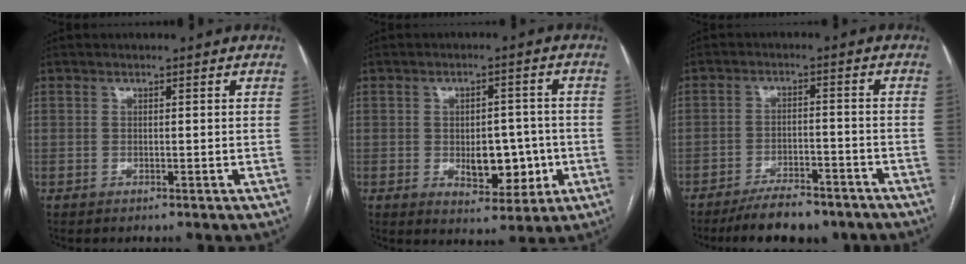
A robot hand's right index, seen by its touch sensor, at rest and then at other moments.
{"total": 8.0, "force": [-1.6, 4.2, 6.6], "torque": [-0.086, 0.005, -0.012]}
{"total": 9.8, "force": [-8.0, 2.9, 4.8], "torque": [-0.068, -0.007, -0.123]}